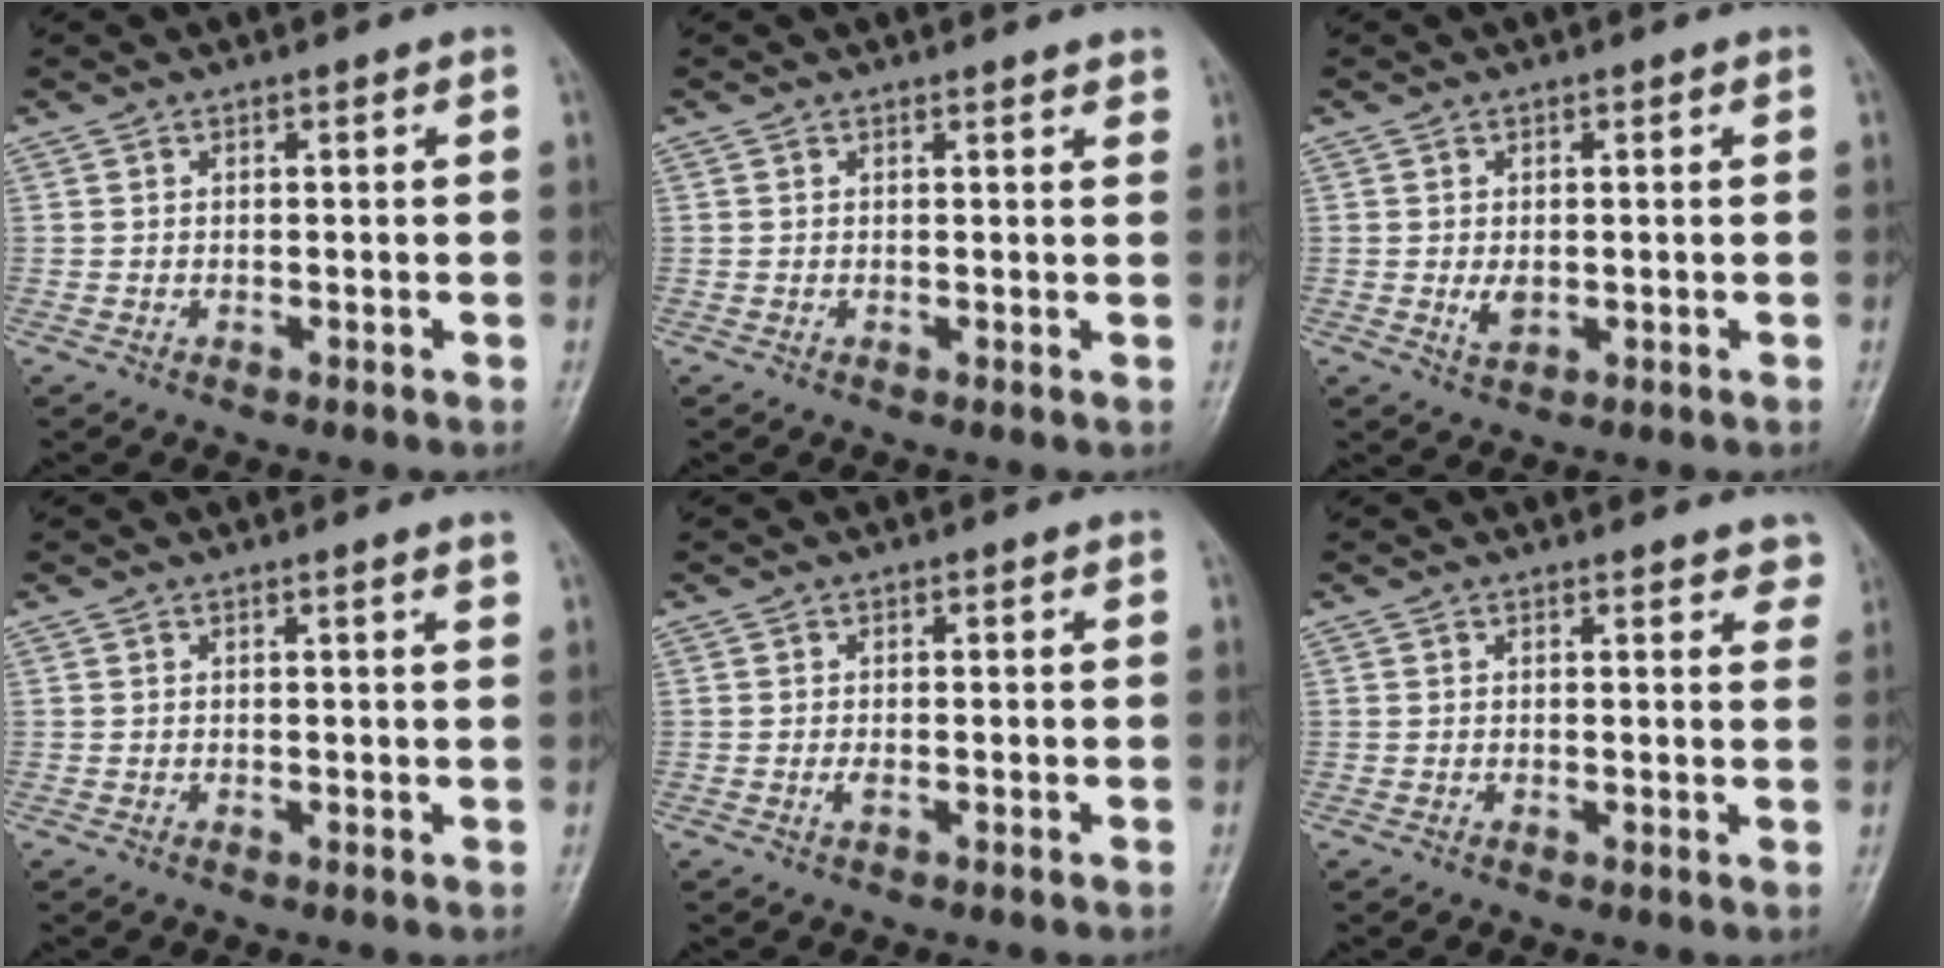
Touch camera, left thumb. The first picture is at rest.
{"total": 1.8, "force": [1.6, 0.6, 0.7], "torque": [-0.001, -0.004, 0.015]}
{"total": 2.7, "force": [-0.1, 1.8, 2.0], "torque": [-0.028, -0.006, 0.002]}
{"total": 1.1, "force": [0.9, -0.1, 0.6], "torque": [-0.007, -0.004, 0.008]}
{"total": 1.1, "force": [-0.1, 0.5, 1.0], "torque": [-0.018, -0.002, -0.005]}
{"total": 3.7, "force": [3.3, 1.6, 0.8], "torque": [0.025, -0.014, 0.020]}